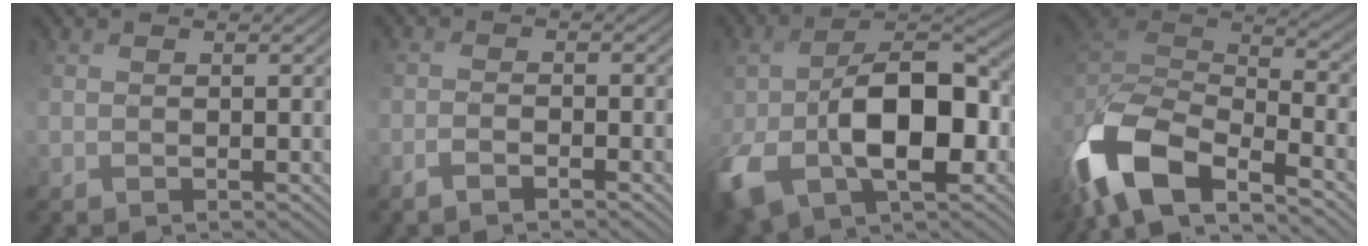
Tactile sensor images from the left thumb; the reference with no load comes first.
{"total": 1.7, "force": [-1.4, 0.0, 0.9], "torque": [-0.016, 0.001, -0.027]}
{"total": 13.6, "force": [-3.0, 8.0, 10.5], "torque": [-0.192, -0.022, -0.045]}
{"total": 13.9, "force": [-7.2, 5.9, 10.3], "torque": [-0.263, -0.006, -0.125]}